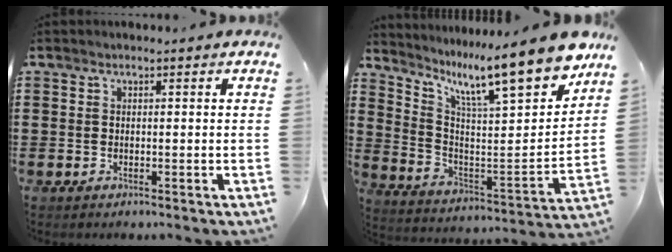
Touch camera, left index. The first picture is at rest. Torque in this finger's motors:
{"motor_torque": [0.11, -0.37, 0.30, 0.01]}